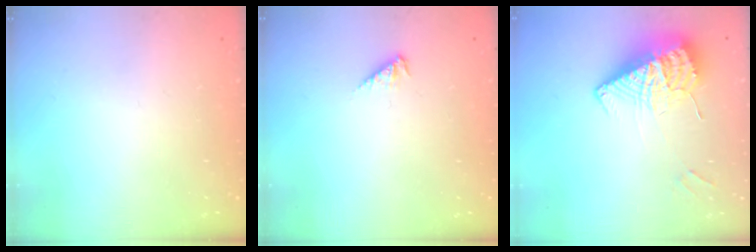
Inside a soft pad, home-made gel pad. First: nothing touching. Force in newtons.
{"total": 3.0, "press": 2.9, "slide": 0.6}
{"total": 12.8, "press": 12.7, "slide": 1.6}